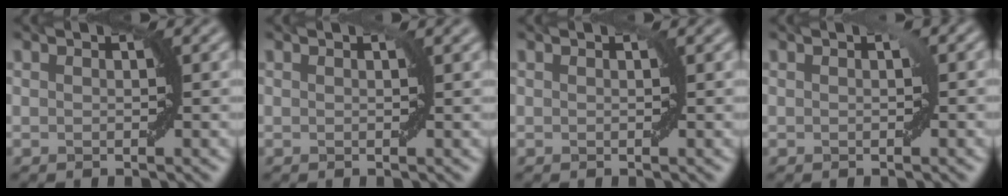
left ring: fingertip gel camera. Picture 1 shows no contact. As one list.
[{"total": 0.6, "force": [0.3, 0.0, 0.5], "torque": [-0.004, 0.002, 0.006]}, {"total": 0.0}, {"total": 0.5, "force": [0.0, 0.1, 0.5], "torque": [-0.006, 0.004, 0.003]}]